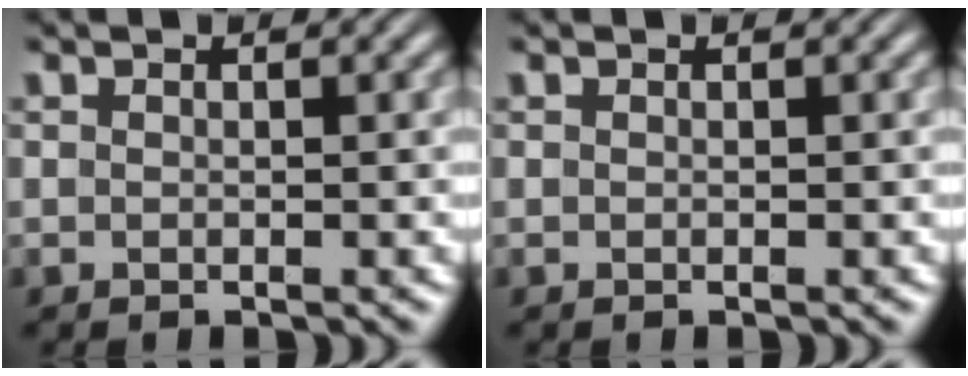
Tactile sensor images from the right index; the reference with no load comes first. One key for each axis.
{"total": 0.0}